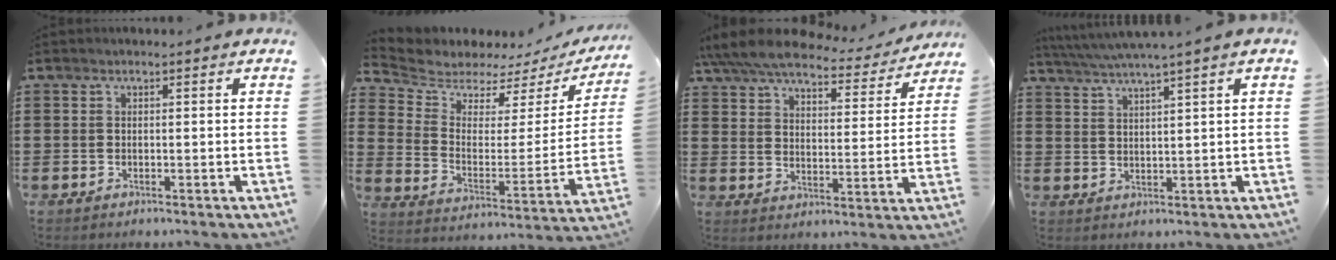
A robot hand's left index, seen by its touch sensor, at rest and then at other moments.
{"total": 4.7, "force": [4.3, 1.7, 0.6], "torque": [-0.046, -0.038, 0.069]}
{"total": 7.2, "force": [6.6, 0.9, 2.6], "torque": [-0.081, -0.038, 0.115]}
{"total": 3.1, "force": [2.7, -0.8, 1.4], "torque": [-0.036, -0.013, 0.045]}